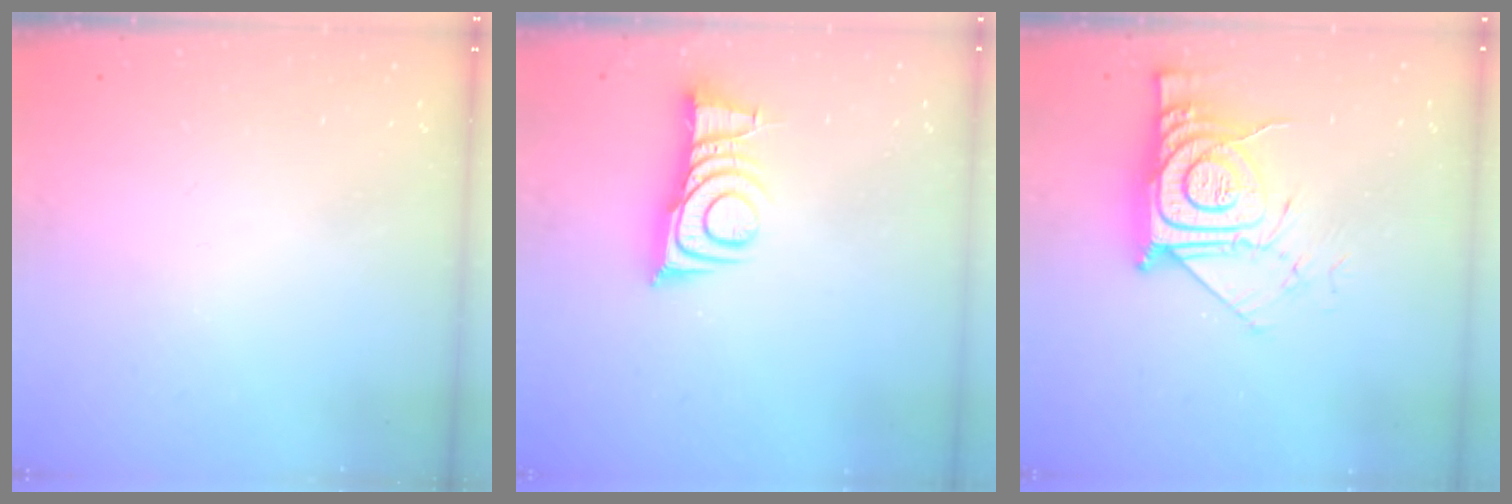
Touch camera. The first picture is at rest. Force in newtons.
{"total": 10.4, "press": 10.4, "slide": 0.2}
{"total": 14.7, "press": 14.6, "slide": 1.0}